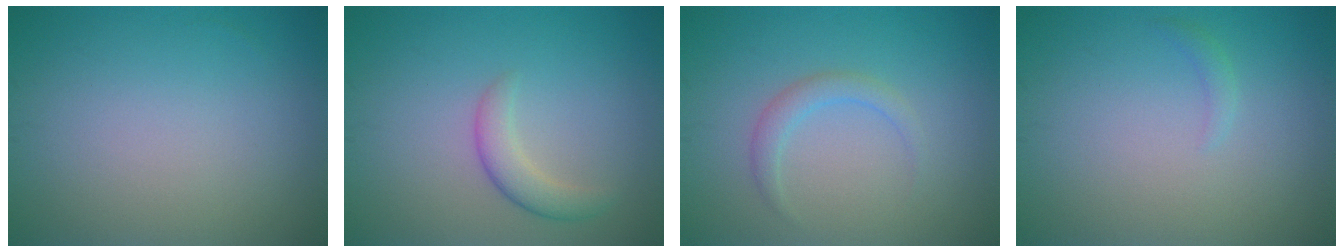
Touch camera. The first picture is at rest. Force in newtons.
{"total": 2.3, "press": 2.3, "slide": 0.1}
{"total": 1.7, "press": 1.7, "slide": 0.1}
{"total": 0.8, "press": 0.8, "slide": 0.1}